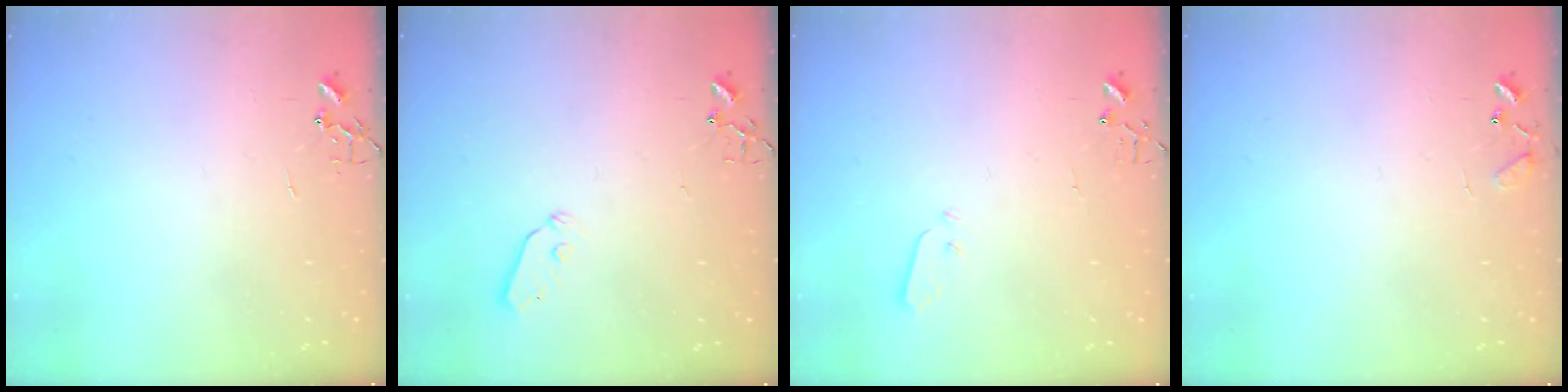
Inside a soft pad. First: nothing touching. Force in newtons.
{"total": 4.3, "press": 4.3, "slide": 0.7}
{"total": 3.0, "press": 2.9, "slide": 0.3}
{"total": 7.6, "press": 7.5, "slide": 0.6}